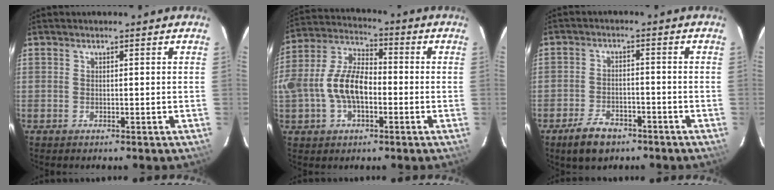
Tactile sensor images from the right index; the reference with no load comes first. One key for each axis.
{"total": 12.9, "fx": -2.5, "fy": 7.4, "fz": 10.3, "tx": -0.219, "ty": 0.017, "tz": -0.047}
{"total": 7.2, "fx": -5.0, "fy": 3.8, "fz": 3.5, "tx": -0.091, "ty": 0.003, "tz": -0.079}